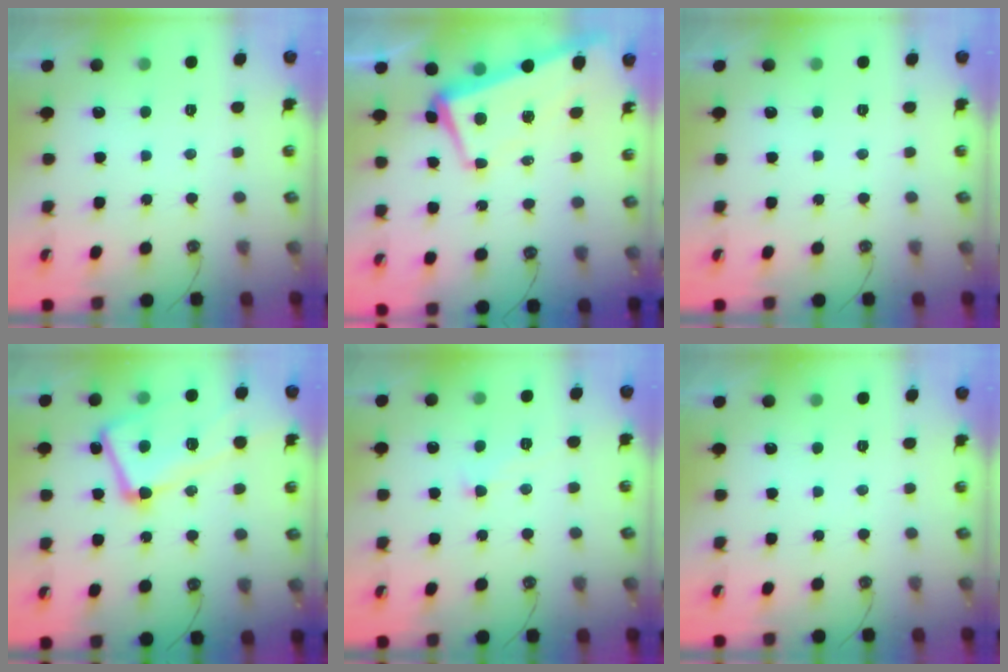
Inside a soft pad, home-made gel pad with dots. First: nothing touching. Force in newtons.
{"total": 1.6, "press": 0.1, "slide": 1.6}
{"total": 0.0}
{"total": 13.0, "press": 12.8, "slide": 1.9}
{"total": 1.2, "press": 1.1, "slide": 0.5}
{"total": 0.0}